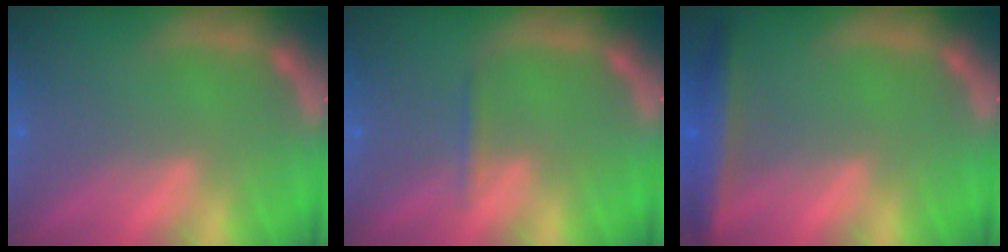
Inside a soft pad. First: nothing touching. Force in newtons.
{"total": 0.9}
{"total": 4.0}